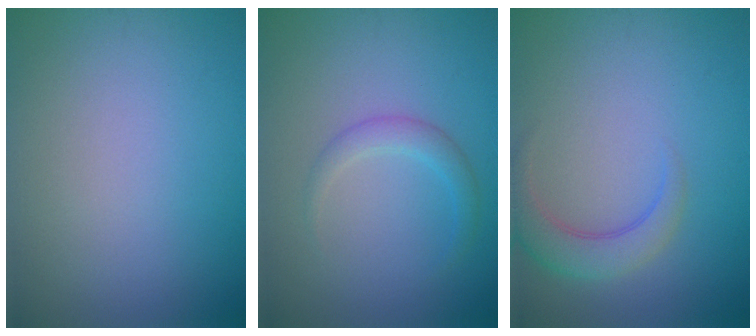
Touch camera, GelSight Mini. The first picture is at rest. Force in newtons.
{"total": 1.7, "press": 1.7, "slide": 0.0}
{"total": 3.2, "press": 3.2, "slide": 0.3}